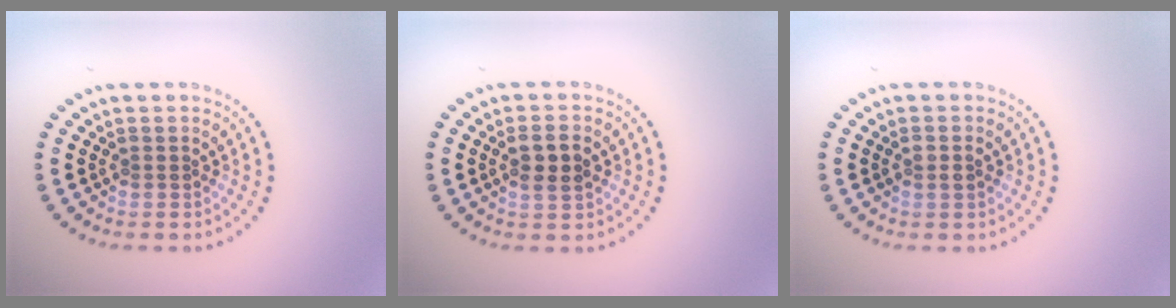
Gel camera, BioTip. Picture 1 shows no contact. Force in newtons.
{"total": 2.6, "press": 2.5, "slide": 0.6}
{"total": 1.1, "press": 1.0, "slide": 0.3}